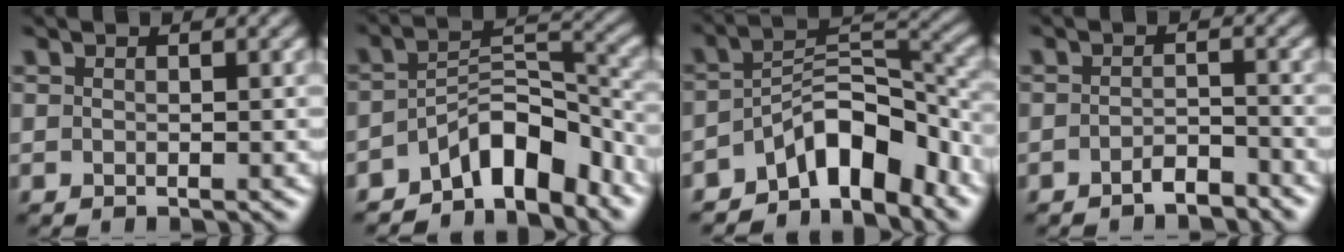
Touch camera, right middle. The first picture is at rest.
{"total": 6.8, "force": [-5.0, 2.8, 3.7], "torque": [-0.040, 0.009, -0.093]}
{"total": 7.5, "force": [-5.2, 3.1, 4.5], "torque": [-0.050, 0.008, -0.097]}
{"total": 1.7, "force": [-1.4, 0.5, 0.9], "torque": [-0.016, 0.006, -0.028]}